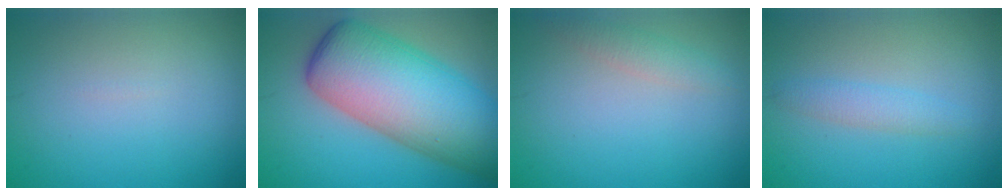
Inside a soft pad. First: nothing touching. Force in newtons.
{"total": 13.2, "press": 13.2, "slide": 0.4}
{"total": 1.7, "press": 1.7, "slide": 0.1}
{"total": 1.8, "press": 1.8, "slide": 0.1}